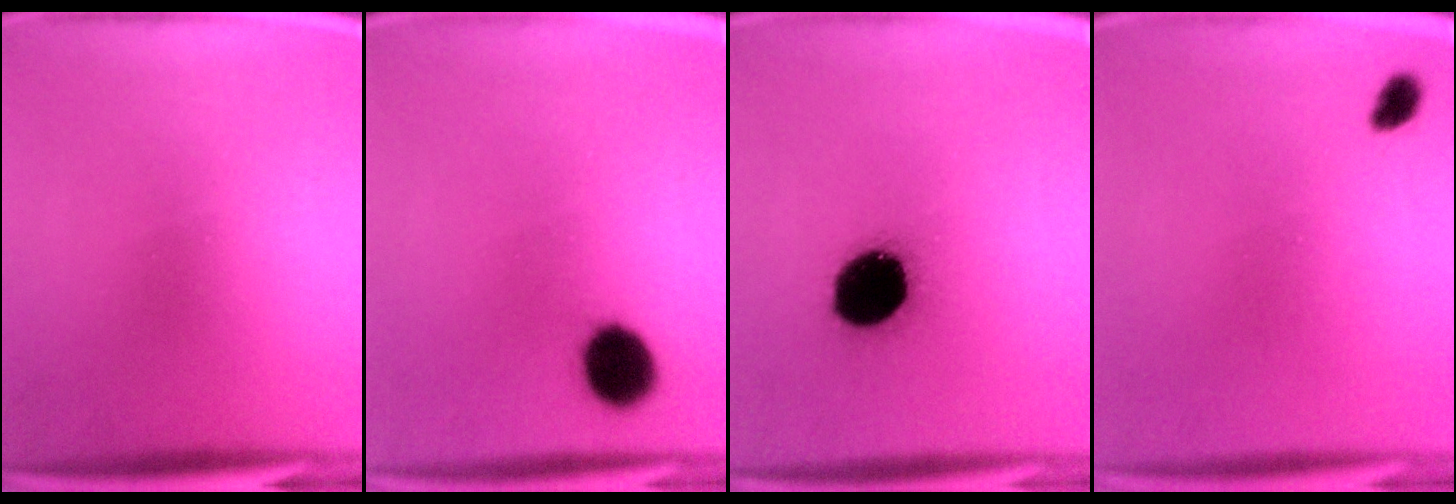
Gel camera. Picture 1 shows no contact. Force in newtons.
{"total": 6.3}
{"total": 17.4}
{"total": 1.8}